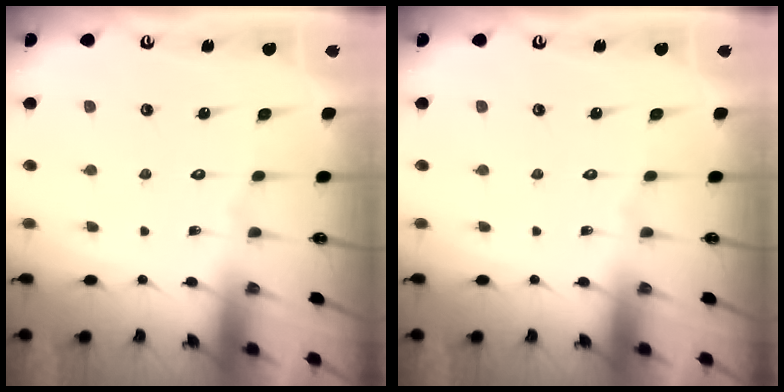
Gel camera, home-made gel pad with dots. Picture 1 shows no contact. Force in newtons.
{"total": 0.0}